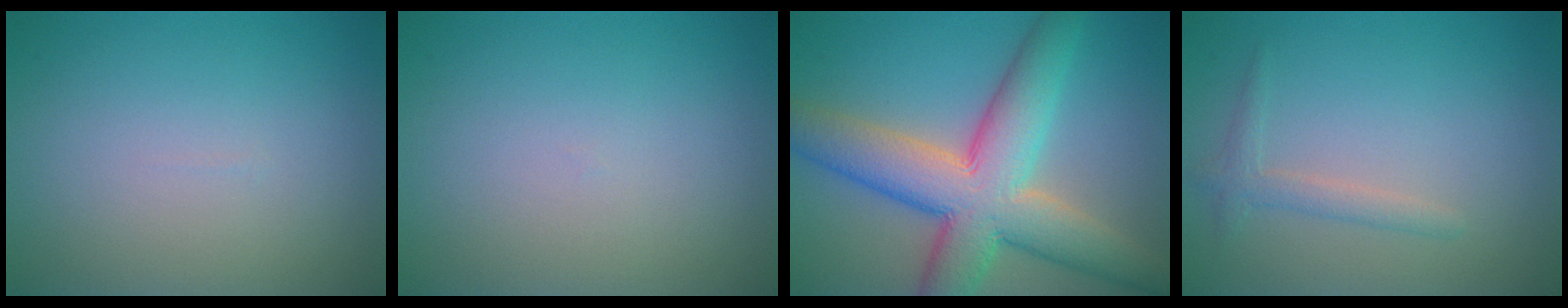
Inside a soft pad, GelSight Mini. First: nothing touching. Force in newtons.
{"total": 0.0}
{"total": 10.6, "press": 10.5, "slide": 0.6}
{"total": 1.6, "press": 1.6, "slide": 0.1}